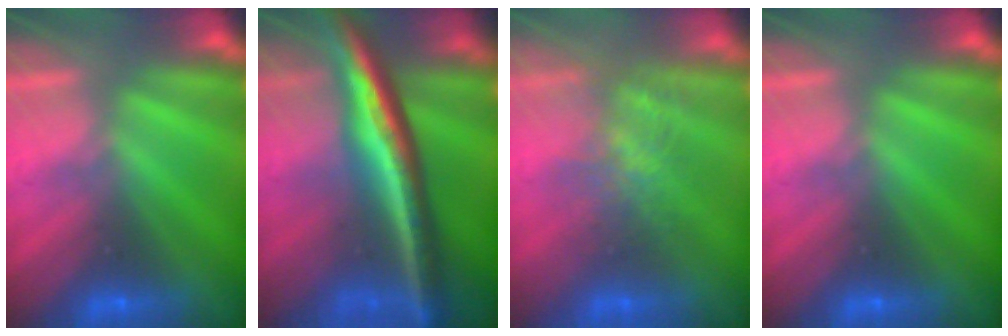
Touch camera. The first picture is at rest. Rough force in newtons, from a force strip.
{"total": 5.8}
{"total": 4.5}
{"total": 0.0}